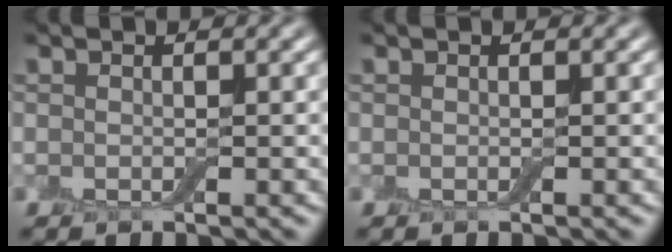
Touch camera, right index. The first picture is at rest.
{"total": 0.0}